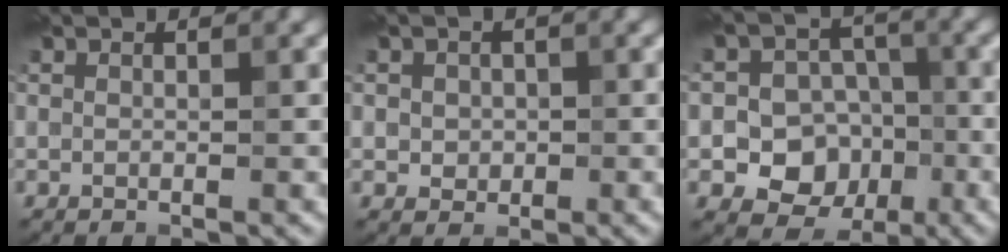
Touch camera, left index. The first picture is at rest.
{"total": 1.8, "force": [0.0, 1.6, 0.8], "torque": [-0.013, -0.004, -0.001]}
{"total": 6.7, "force": [-2.2, 5.5, 3.2], "torque": [-0.024, -0.009, -0.055]}